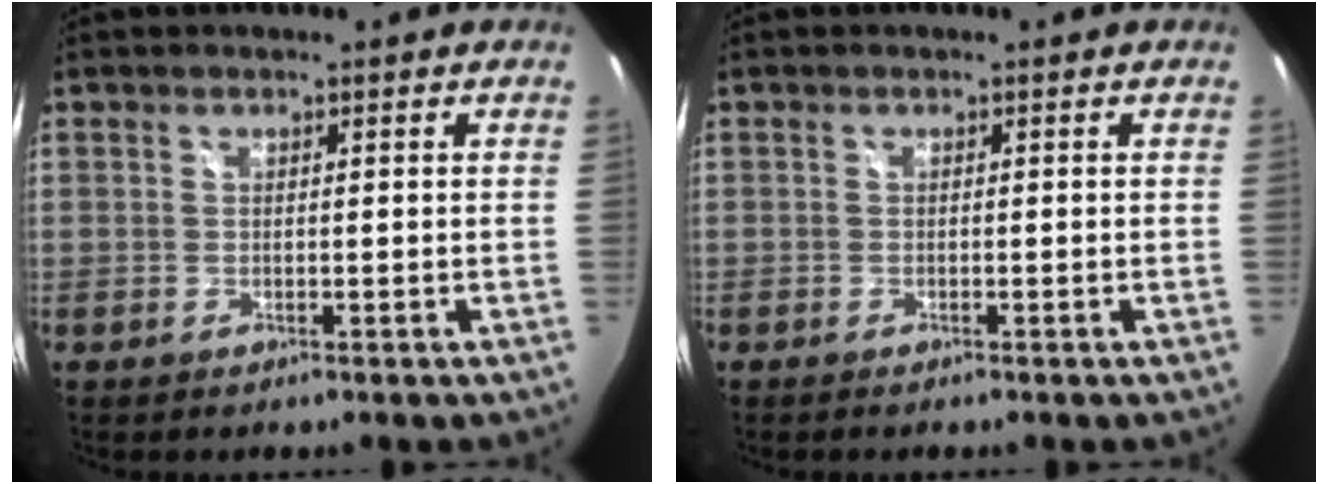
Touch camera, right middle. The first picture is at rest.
{"total": 0.5, "force": [-0.5, 0.1, 0.1], "torque": [-0.003, -0.003, -0.011]}